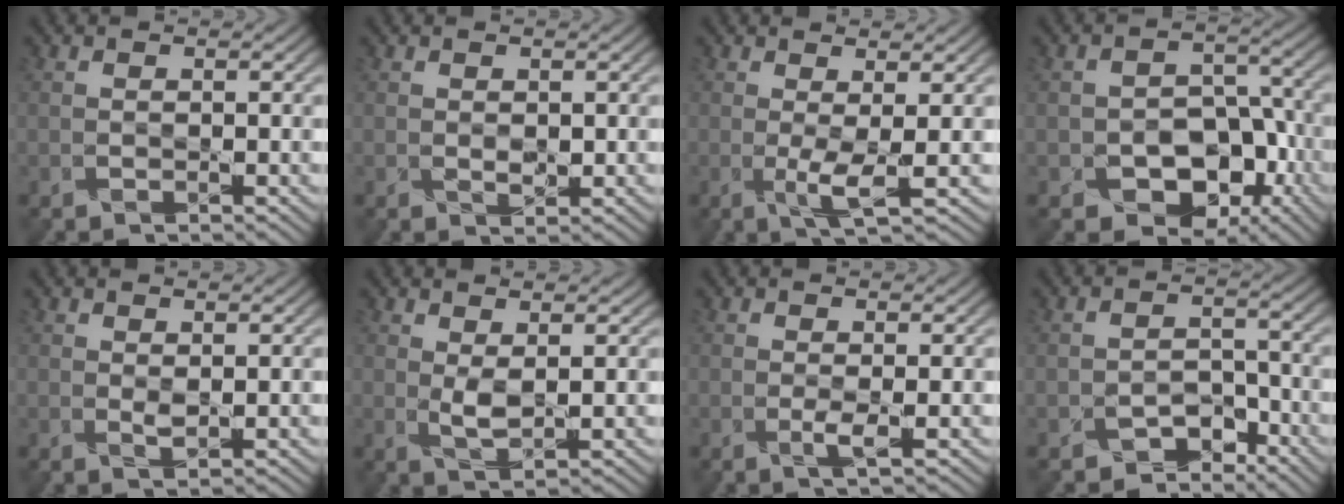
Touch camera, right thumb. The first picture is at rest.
{"total": 1.2, "force": [0.2, 0.8, 0.8], "torque": [-0.018, -0.002, 0.007]}
{"total": 2.5, "force": [0.2, 0.0, 2.5], "torque": [-0.058, -0.004, 0.002]}
{"total": 9.4, "force": [-4.5, 6.5, 5.0], "torque": [-0.069, -0.006, -0.071]}
{"total": 1.1, "force": [0.7, 0.3, 0.8], "torque": [-0.019, -0.003, 0.016]}
{"total": 2.4, "force": [1.2, 0.8, 1.9], "torque": [-0.046, -0.004, 0.025]}
{"total": 1.3, "force": [0.0, -0.2, 1.2], "torque": [-0.025, 0.001, -0.003]}
{"total": 3.7, "force": [-3.0, 1.9, 0.9], "torque": [-0.006, 0.005, -0.055]}